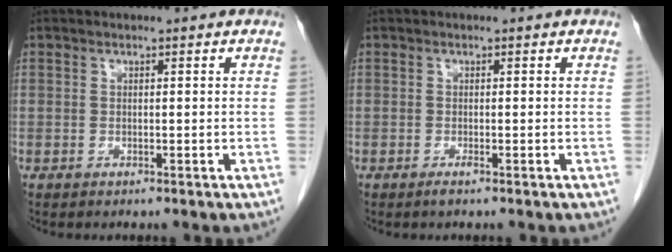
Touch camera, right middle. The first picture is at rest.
{"total": 0.7, "force": [-0.5, -0.1, 0.5], "torque": [-0.010, -0.001, -0.009]}